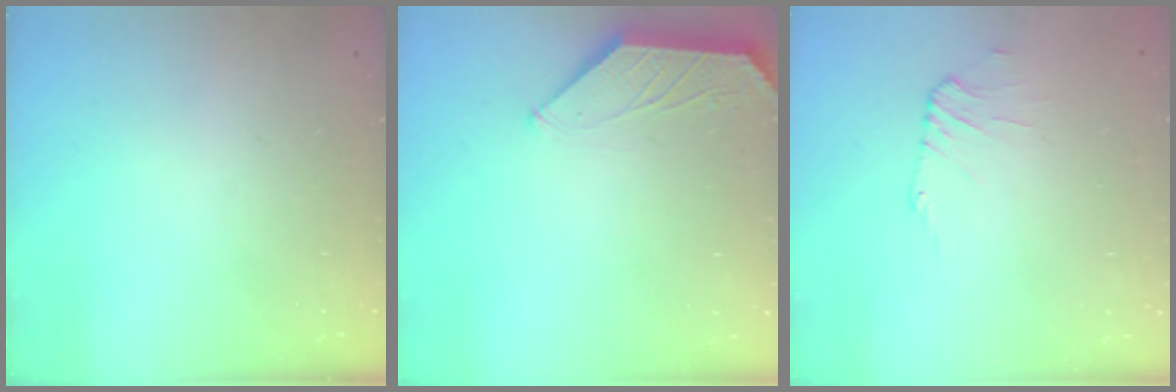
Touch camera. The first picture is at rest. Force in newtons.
{"total": 0.8, "press": 0.7, "slide": 0.1}
{"total": 1.1, "press": 1.1, "slide": 0.3}